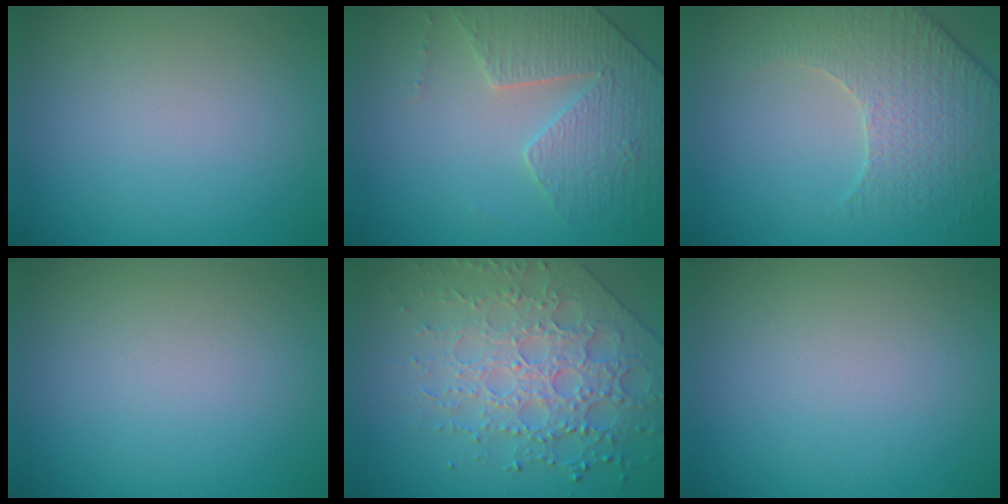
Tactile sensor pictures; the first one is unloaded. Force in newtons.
{"total": 3.9, "press": 3.8, "slide": 0.9}
{"total": 3.5, "press": 3.3, "slide": 0.9}
{"total": 0.0}
{"total": 6.0, "press": 5.2, "slide": 3.1}
{"total": 0.0}